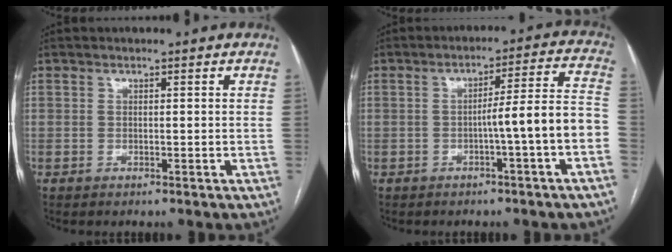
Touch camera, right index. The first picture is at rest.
{"total": 8.5, "force": [-2.7, -0.8, 8.0], "torque": [-0.106, 0.025, -0.037]}